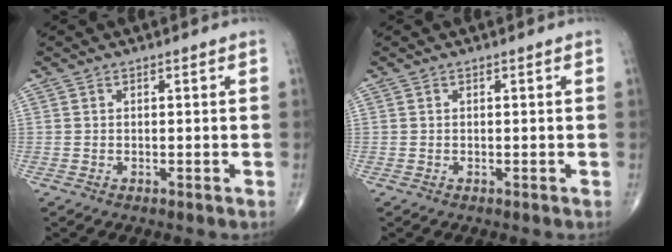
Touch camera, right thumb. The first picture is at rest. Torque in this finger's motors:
{"motor_torque": [0.01, 0.01, -0.12, 0.00, 0.00]}